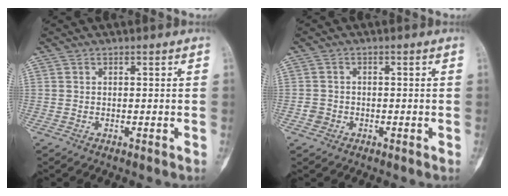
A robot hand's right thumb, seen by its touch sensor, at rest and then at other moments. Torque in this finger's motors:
{"motor_torque": [0.20, 0.06, -0.13, -0.05, -0.01]}